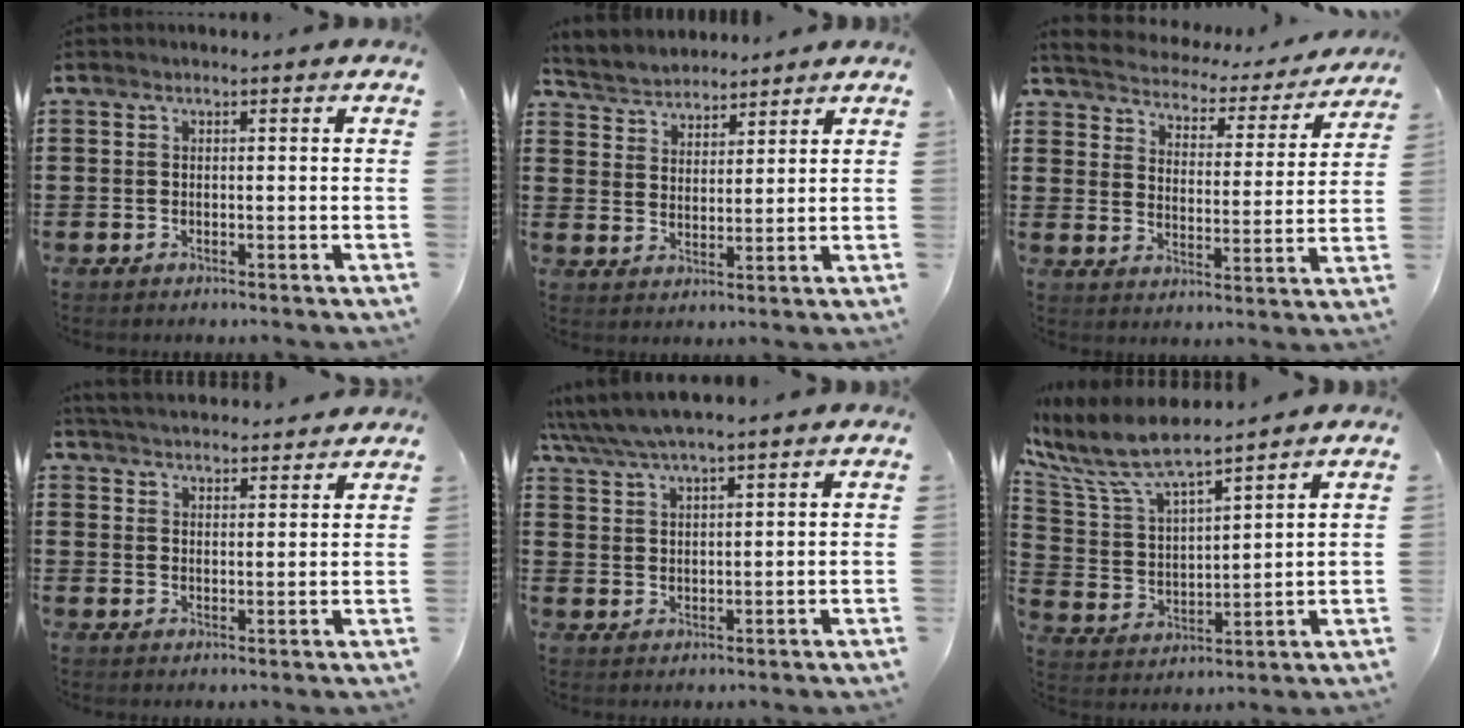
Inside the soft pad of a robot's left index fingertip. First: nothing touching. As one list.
[{"total": 4.0, "force": [3.8, 1.1, -0.3], "torque": [-0.015, -0.011, 0.069]}, {"total": 2.8, "force": [2.8, 0.4, 0.1], "torque": [-0.024, -0.025, 0.038]}, {"total": 4.0, "force": [4.0, 0.1, 0.4], "torque": [-0.021, -0.016, 0.072]}, {"total": 4.8, "force": [4.2, 0.5, 2.2], "torque": [-0.055, -0.011, 0.074]}, {"total": 8.8, "force": [7.5, 1.6, 4.3], "torque": [-0.116, -0.037, 0.127]}]